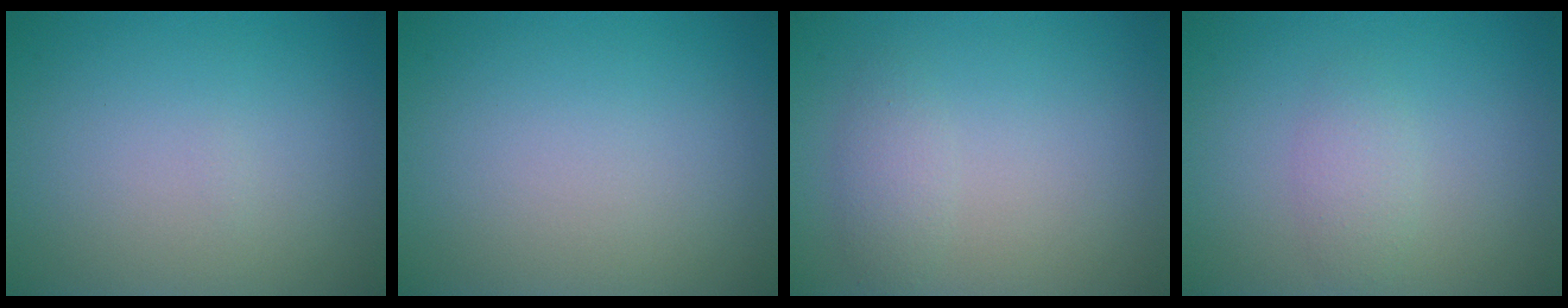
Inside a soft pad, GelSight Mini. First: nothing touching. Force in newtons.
{"total": 0.0}
{"total": 1.6, "press": 1.6, "slide": 0.1}
{"total": 1.6, "press": 1.6, "slide": 0.2}